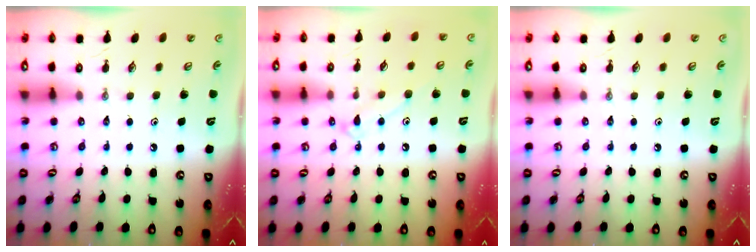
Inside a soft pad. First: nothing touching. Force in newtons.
{"total": 9.1, "press": 9.1, "slide": 0.7}
{"total": 0.0}